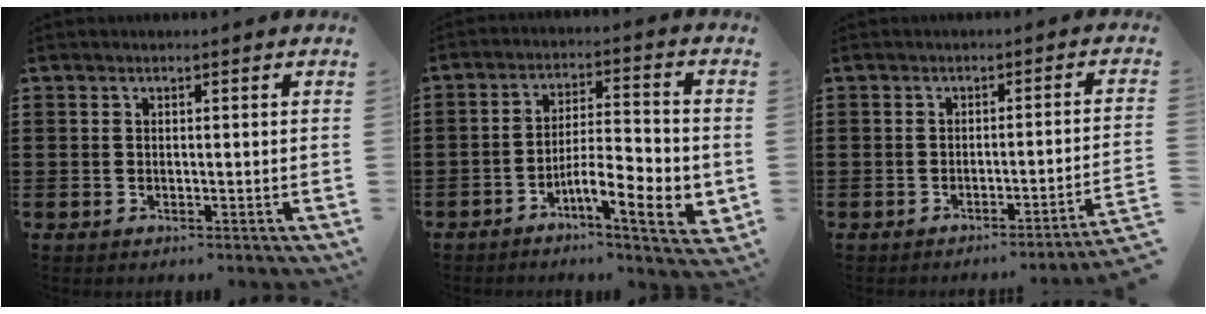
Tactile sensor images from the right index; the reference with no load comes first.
{"total": 9.0, "force": [-3.9, 2.1, 7.8], "torque": [-0.118, 0.003, -0.066]}
{"total": 2.1, "force": [-1.6, -0.7, 1.2], "torque": [-0.023, -0.003, -0.034]}